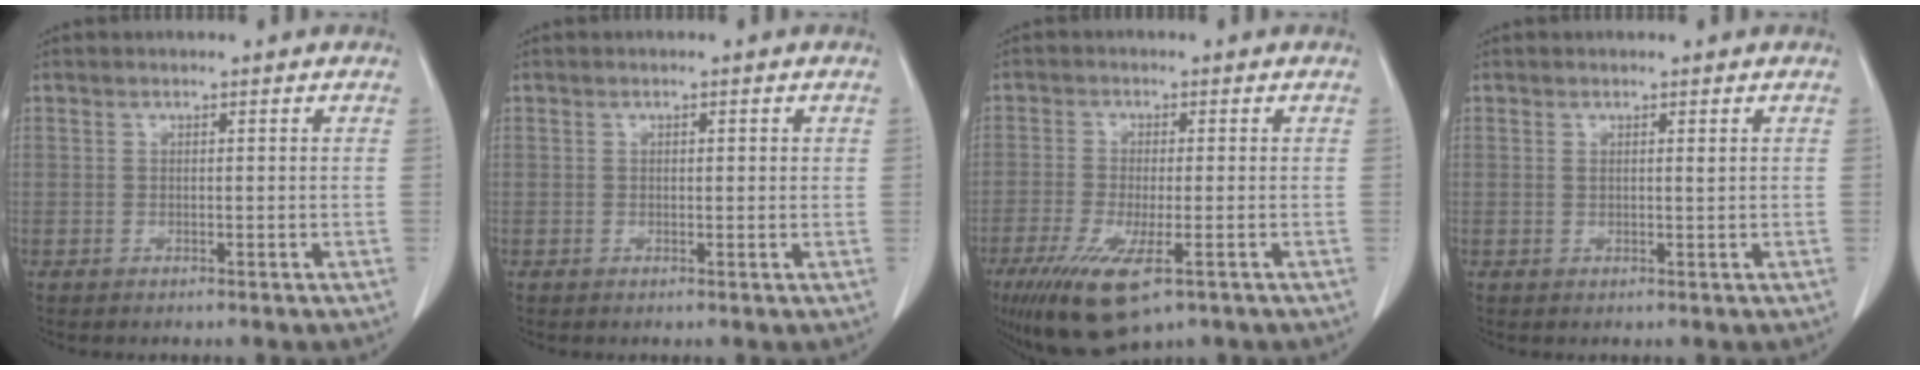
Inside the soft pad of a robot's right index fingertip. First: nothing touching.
{"total": 1.2, "force": [0.3, 0.5, 1.0], "torque": [-0.013, 0.001, 0.003]}
{"total": 10.3, "force": [-5.5, 2.8, 8.2], "torque": [-0.154, -0.028, -0.089]}
{"total": 0.8, "force": [0.5, 0.1, 0.7], "torque": [-0.016, 0.000, 0.010]}